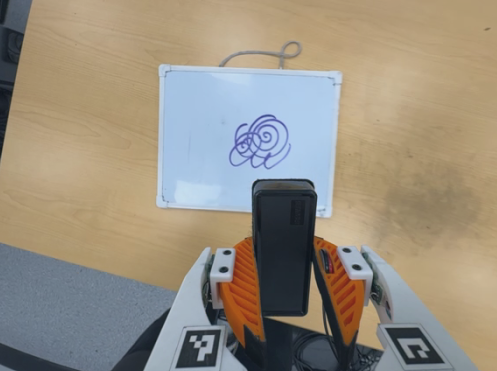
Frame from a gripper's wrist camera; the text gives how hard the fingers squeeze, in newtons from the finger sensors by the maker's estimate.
{"total": 4.8, "left": 3.3, "right": 6.2}